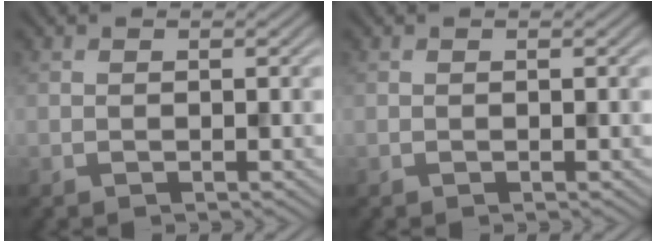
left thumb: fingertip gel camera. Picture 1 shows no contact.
{"total": 0.0}